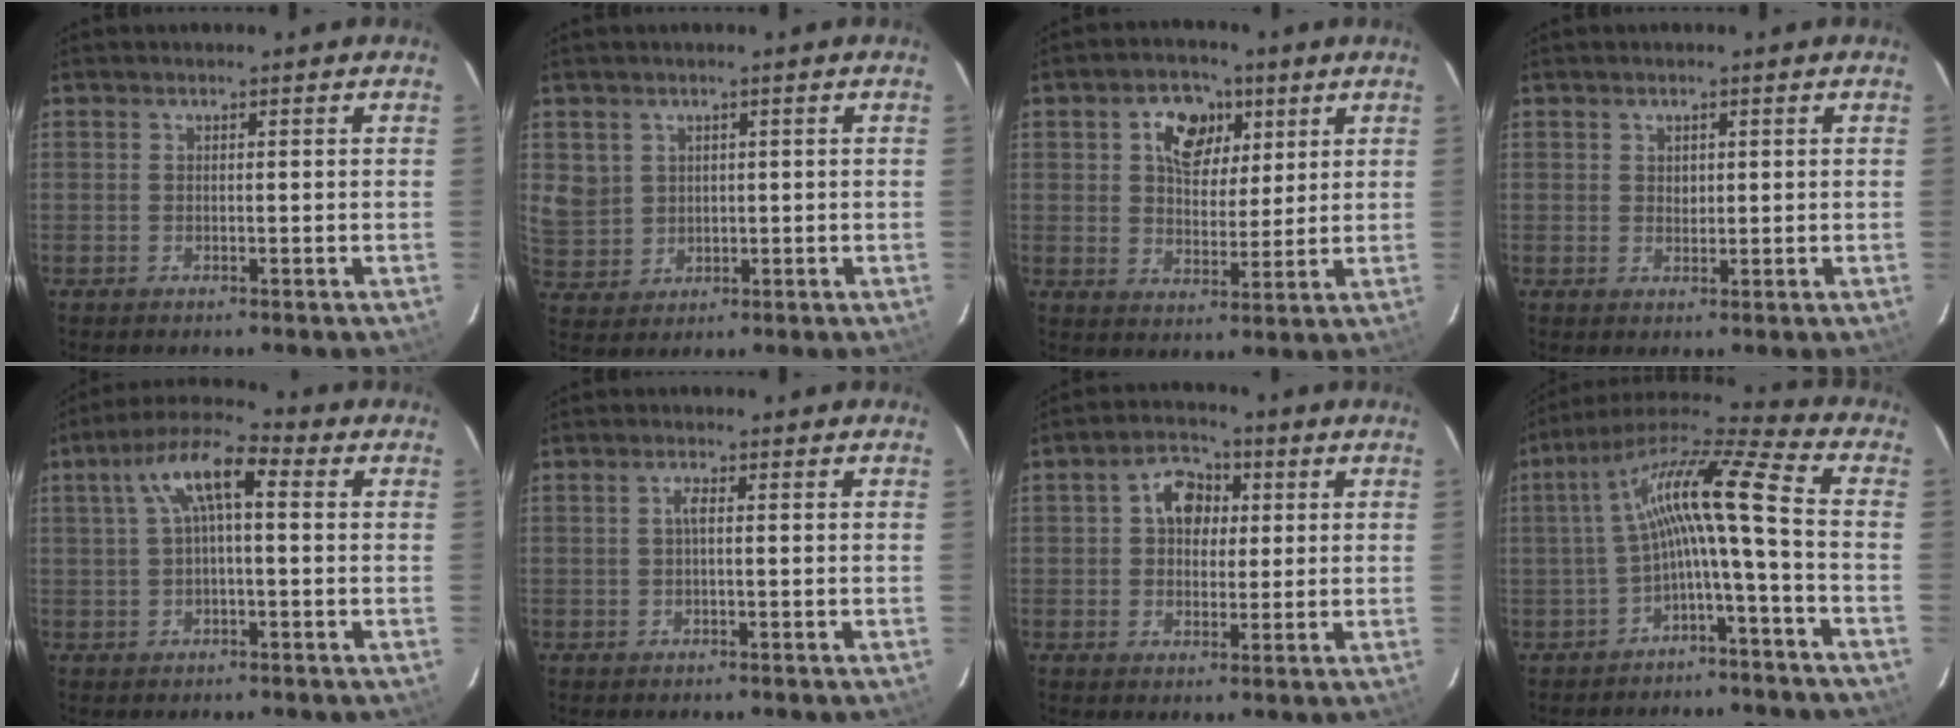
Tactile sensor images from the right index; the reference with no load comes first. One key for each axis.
{"total": 5.9, "fx": 1.8, "fy": 5.5, "fz": 1.5, "tx": -0.028, "ty": 0.005, "tz": 0.051}
{"total": 9.1, "fx": 3.8, "fy": 6.3, "fz": 5.4, "tx": -0.094, "ty": 0.016, "tz": 0.063}
{"total": 1.5, "fx": 0.6, "fy": 1.3, "fz": 0.4, "tx": -0.005, "ty": 0.004, "tz": 0.010}
{"total": 8.7, "fx": 1.8, "fy": 2.9, "fz": 7.9, "tx": -0.152, "ty": 0.030, "tz": 0.031}
{"total": 1.4, "fx": 0.0, "fy": 0.2, "fz": 1.4, "tx": -0.028, "ty": 0.005, "tz": -0.001}
{"total": 6.8, "fx": 1.4, "fy": 5.4, "fz": 4.0, "tx": -0.065, "ty": 0.022, "tz": 0.024}
{"total": 12.4, "fx": -2.1, "fy": 0.5, "fz": 12.2, "tx": -0.237, "ty": 0.020, "tz": -0.042}